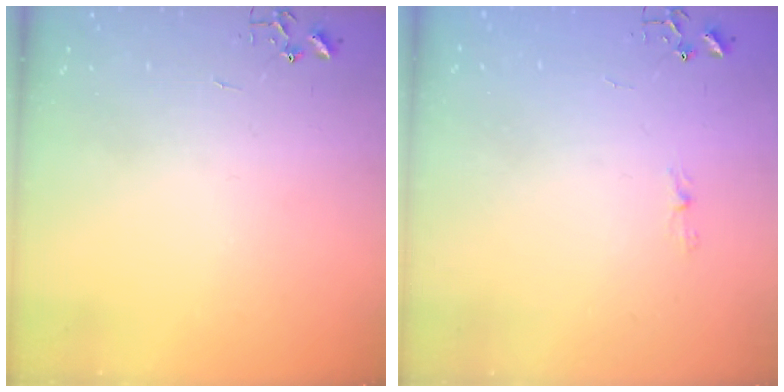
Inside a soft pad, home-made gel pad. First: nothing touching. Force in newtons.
{"total": 3.5, "press": 3.5, "slide": 0.3}